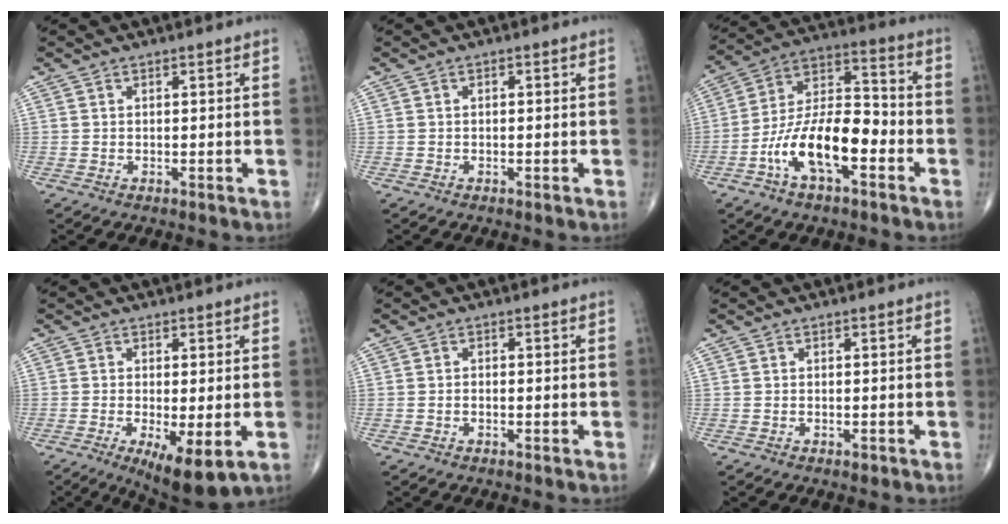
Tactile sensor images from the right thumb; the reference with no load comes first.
{"total": 0.6, "force": [0.1, 0.3, 0.5], "torque": [-0.009, 0.004, 0.002]}
{"total": 15.7, "force": [-6.0, 7.0, 12.7], "torque": [-0.220, 0.055, -0.111]}
{"total": 8.6, "force": [-2.8, 2.5, 7.8], "torque": [-0.125, -0.021, -0.040]}
{"total": 0.7, "force": [-0.4, 0.4, 0.5], "torque": [-0.009, 0.004, -0.007]}
{"total": 0.6, "force": [-0.4, 0.3, 0.4], "torque": [-0.005, -0.001, -0.006]}